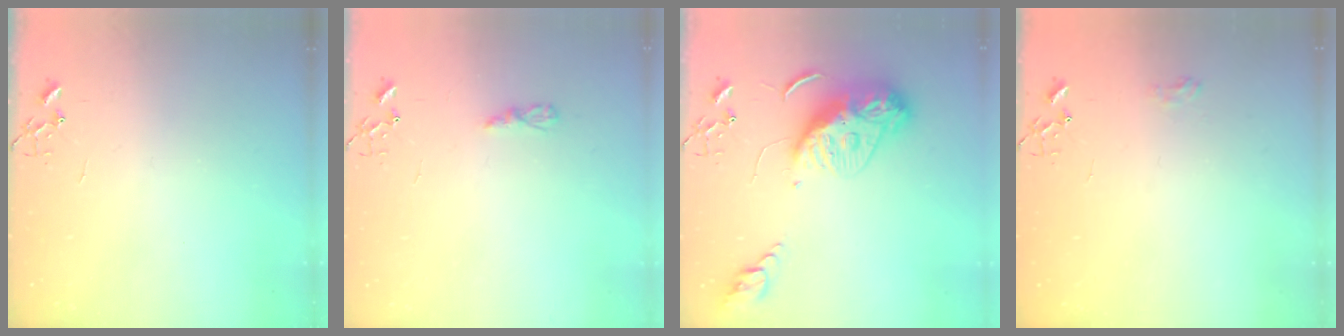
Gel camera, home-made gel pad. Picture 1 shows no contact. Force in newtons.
{"total": 3.5, "press": 3.5, "slide": 0.4}
{"total": 12.9, "press": 12.9, "slide": 1.2}
{"total": 6.5, "press": 6.5, "slide": 0.6}